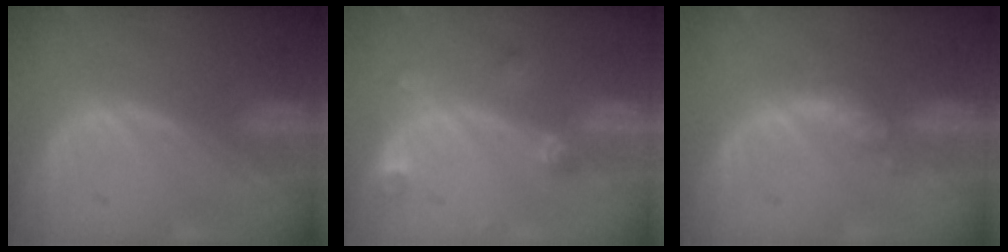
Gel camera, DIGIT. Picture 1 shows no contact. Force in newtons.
{"total": 3.2, "press": 2.9, "slide": 1.2}
{"total": 4.6, "press": 4.1, "slide": 2.2}